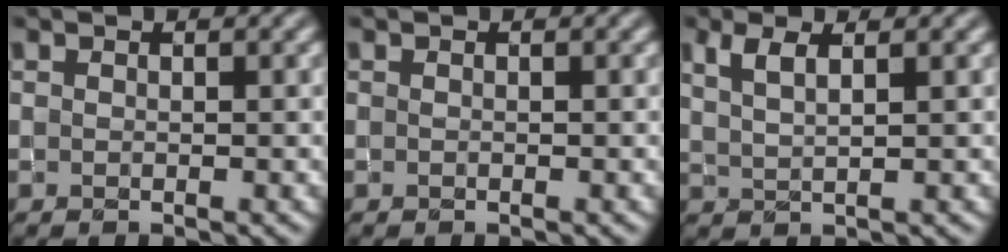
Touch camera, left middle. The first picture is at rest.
{"total": 0.0}
{"total": 2.4, "force": [1.5, 0.7, 1.7], "torque": [-0.032, 0.004, 0.029]}